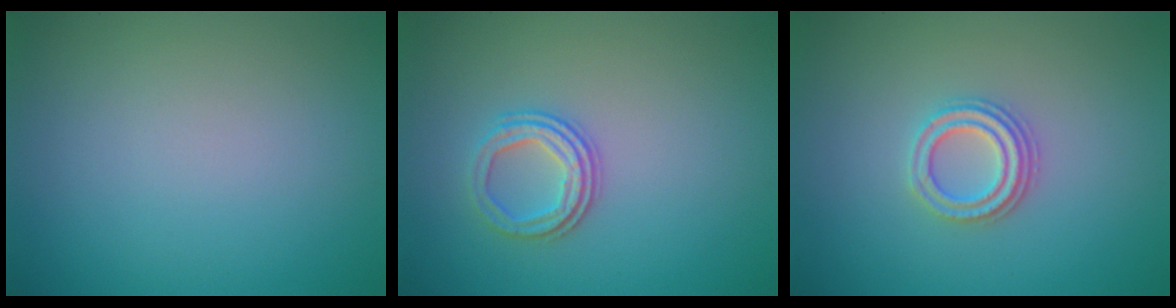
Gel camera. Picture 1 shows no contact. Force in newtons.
{"total": 2.7, "press": 2.3, "slide": 1.4}
{"total": 2.7, "press": 2.5, "slide": 1.2}